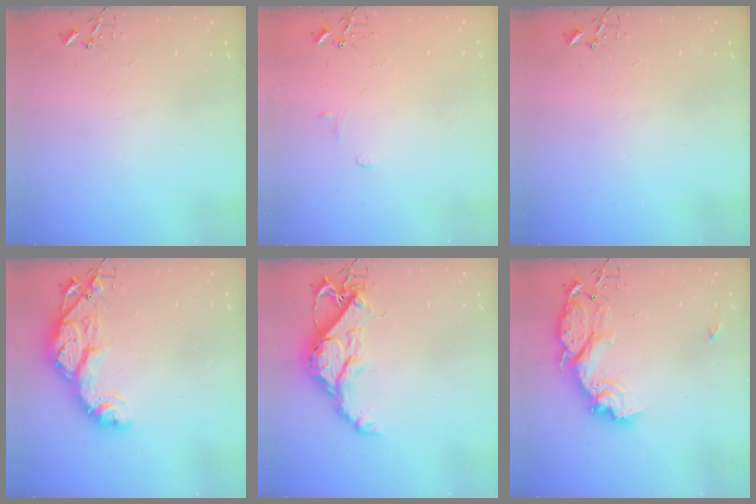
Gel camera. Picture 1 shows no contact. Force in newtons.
{"total": 5.4, "press": 5.4, "slide": 0.6}
{"total": 0.0}
{"total": 16.0, "press": 15.9, "slide": 1.3}
{"total": 14.3, "press": 14.3, "slide": 1.1}
{"total": 18.0, "press": 18.0, "slide": 1.3}